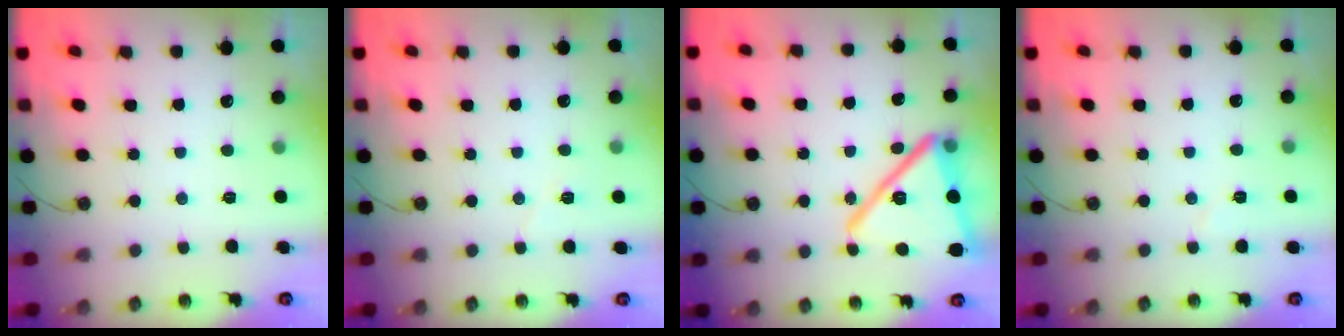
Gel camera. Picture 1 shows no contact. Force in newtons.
{"total": 4.3, "press": 3.9, "slide": 2.0}
{"total": 23.1, "press": 23.1, "slide": 1.8}
{"total": 3.3, "press": 3.0, "slide": 1.5}